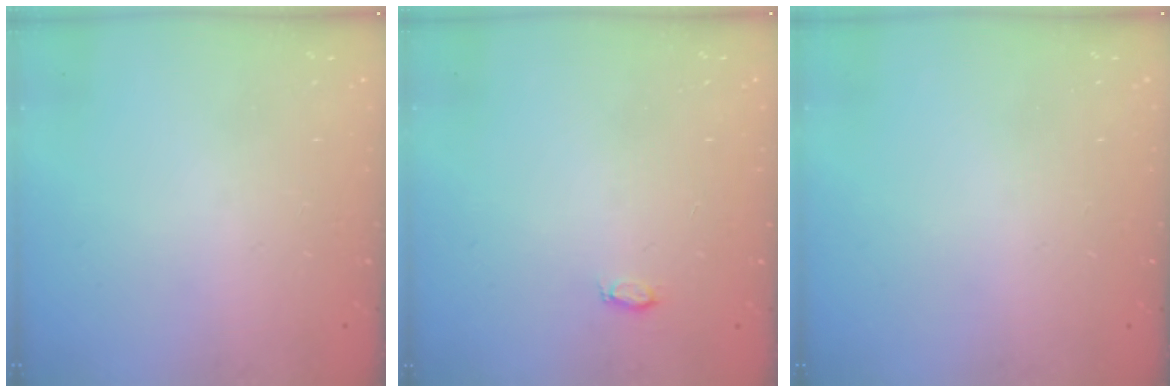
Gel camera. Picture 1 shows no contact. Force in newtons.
{"total": 2.7, "press": 2.7, "slide": 0.3}
{"total": 0.0}